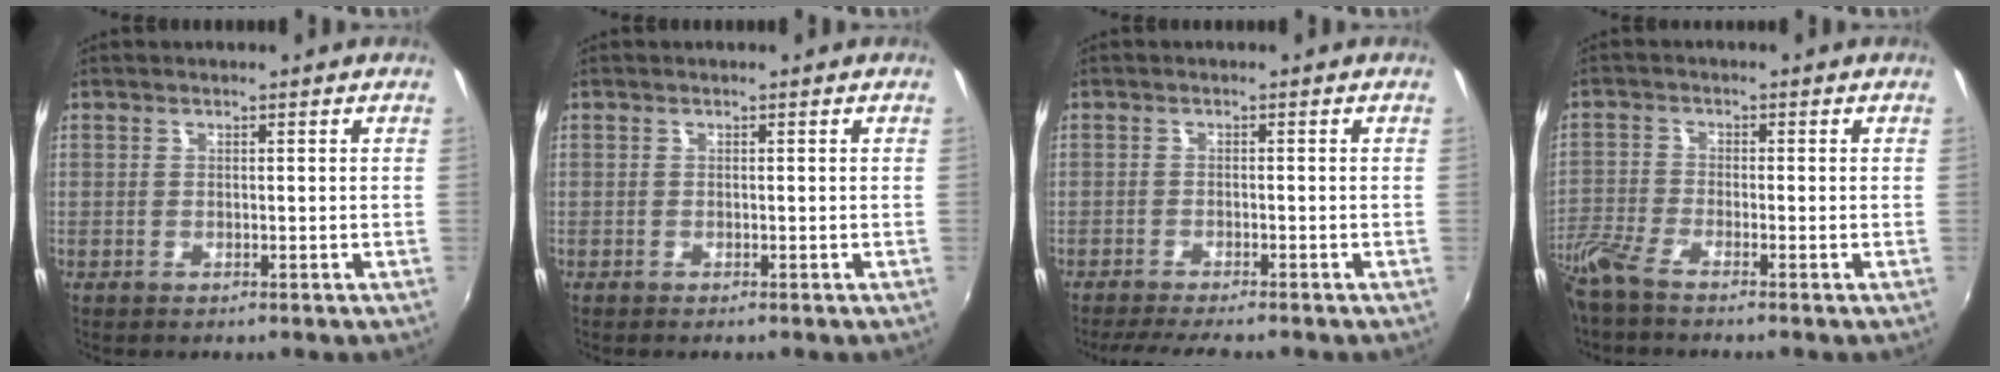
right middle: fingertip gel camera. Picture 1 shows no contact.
{"total": 0.0}
{"total": 6.7, "force": [-5.8, 0.4, 3.3], "torque": [-0.072, -0.020, -0.093]}
{"total": 5.3, "force": [-4.5, 0.3, 2.9], "torque": [-0.077, -0.018, -0.097]}